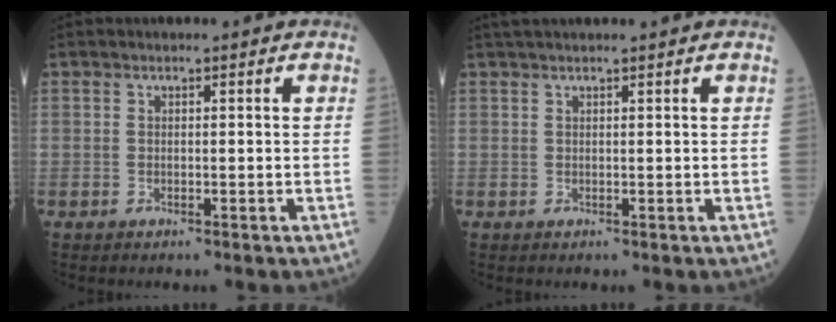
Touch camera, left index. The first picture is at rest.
{"total": 4.7, "force": [4.2, -0.1, 2.2], "torque": [-0.029, 0.034, 0.069]}